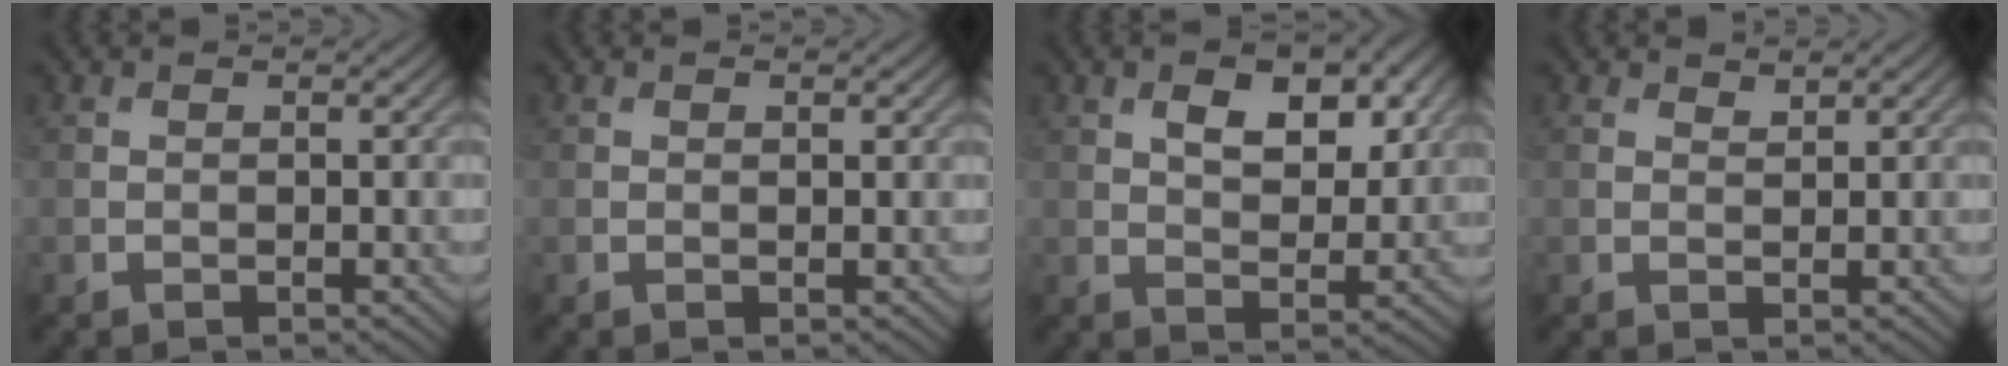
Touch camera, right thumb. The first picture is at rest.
{"total": 0.5, "force": [0.3, 0.2, 0.4], "torque": [-0.004, -0.003, 0.005]}
{"total": 7.0, "force": [2.8, 3.7, 5.2], "torque": [-0.081, -0.003, 0.046]}
{"total": 0.9, "force": [0.9, 0.1, 0.1], "torque": [-0.003, -0.005, 0.020]}